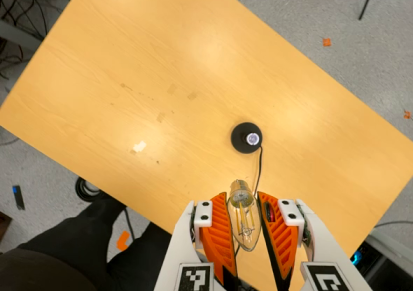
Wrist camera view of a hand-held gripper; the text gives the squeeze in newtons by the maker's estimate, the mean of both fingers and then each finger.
{"total": 11.9, "left": 12.7, "right": 11.1}